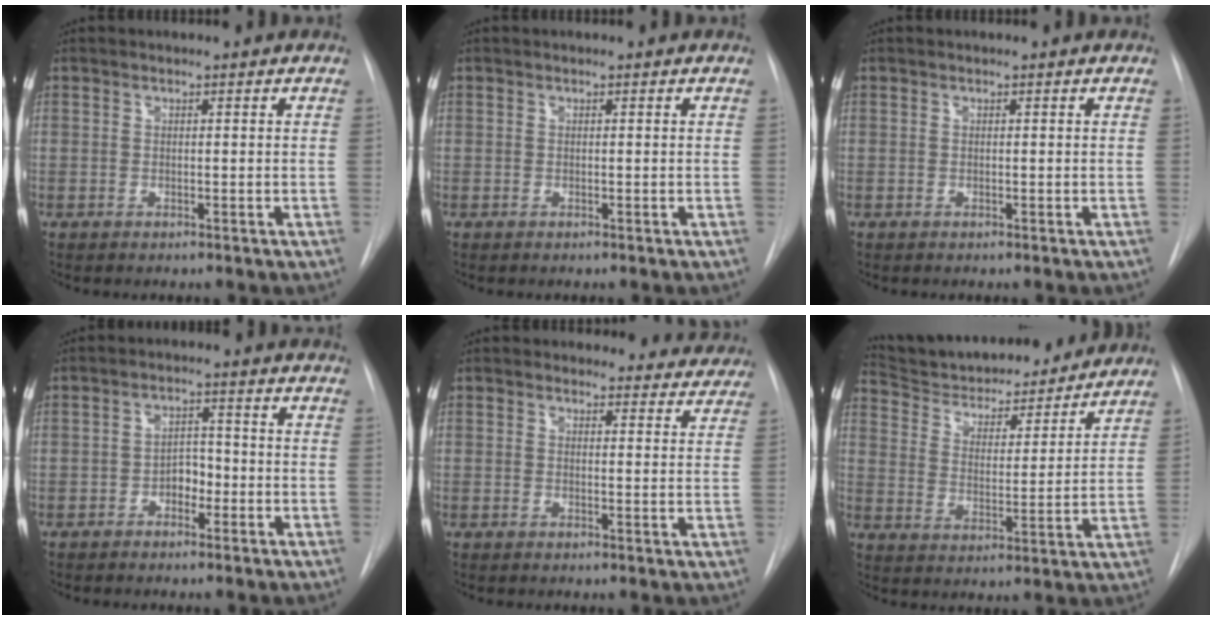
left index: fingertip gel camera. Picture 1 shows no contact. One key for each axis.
{"total": 0.0}
{"total": 0.0}
{"total": 3.4, "fx": -1.9, "fy": 2.0, "fz": 2.0, "tx": -0.026, "ty": 0.005, "tz": -0.033}
{"total": 7.7, "fx": 7.2, "fy": 2.8, "fz": -0.4, "tx": 0.049, "ty": -0.019, "tz": 0.048}
{"total": 18.7, "fx": 17.4, "fy": 4.3, "fz": 5.4, "tx": -0.083, "ty": -0.005, "tz": 0.261}